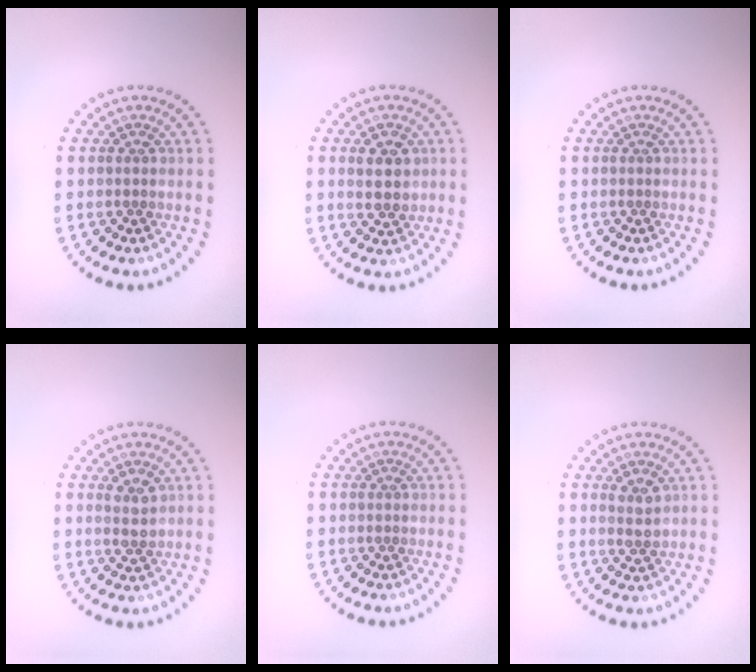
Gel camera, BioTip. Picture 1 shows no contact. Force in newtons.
{"total": 2.9, "press": 2.8, "slide": 0.6}
{"total": 0.0}
{"total": 1.8, "press": 1.8, "slide": 0.2}
{"total": 0.0}
{"total": 1.8, "press": 1.8, "slide": 0.2}